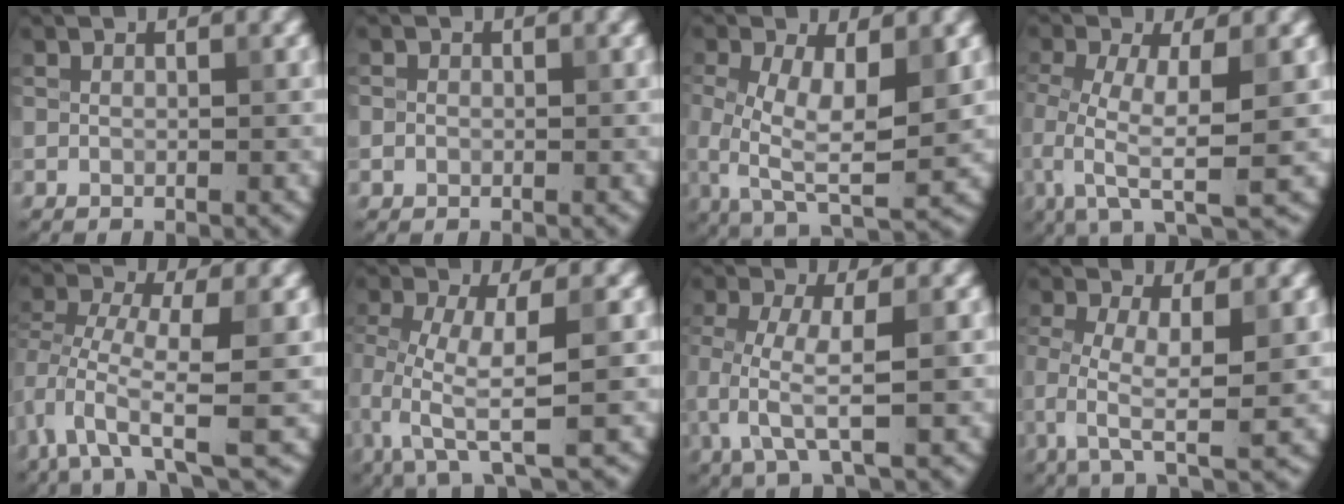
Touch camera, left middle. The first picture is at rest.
{"total": 0.7, "force": [-0.1, 0.7, 0.1], "torque": [0.005, -0.004, -0.004]}
{"total": 7.7, "force": [0.1, 3.3, 7.0], "torque": [-0.138, -0.003, -0.001]}
{"total": 6.8, "force": [-1.0, 2.3, 6.3], "torque": [-0.132, -0.008, -0.022]}
{"total": 5.6, "force": [-1.6, 2.1, 4.9], "torque": [-0.092, 0.003, -0.037]}
{"total": 6.0, "force": [-1.2, 1.6, 5.7], "torque": [-0.116, -0.008, -0.025]}
{"total": 4.9, "force": [-0.7, 1.5, 4.6], "torque": [-0.101, -0.005, -0.013]}
{"total": 5.0, "force": [-0.6, 1.6, 4.7], "torque": [-0.098, -0.008, -0.013]}